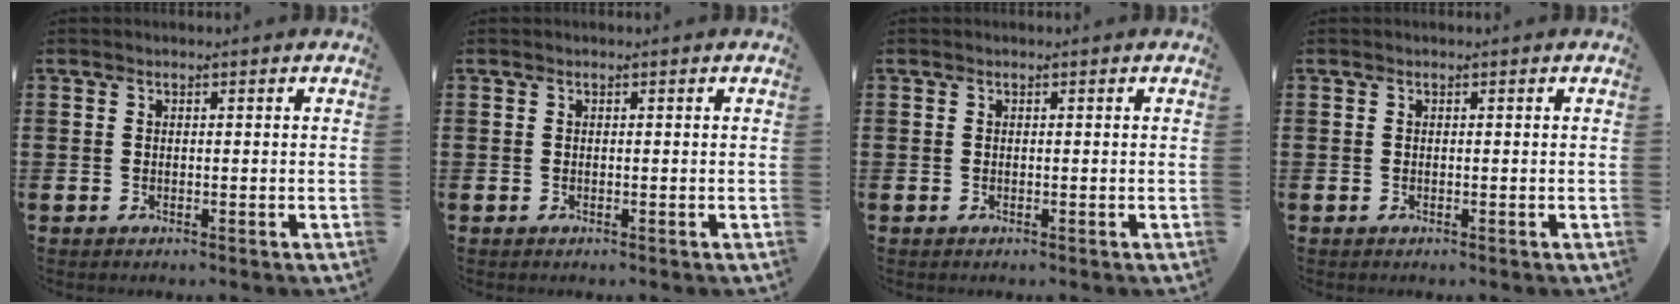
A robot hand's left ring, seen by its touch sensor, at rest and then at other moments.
{"total": 0.0}
{"total": 0.0}
{"total": 0.0}